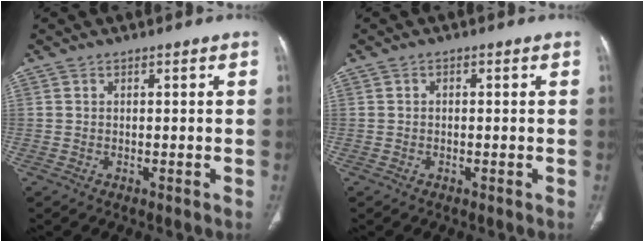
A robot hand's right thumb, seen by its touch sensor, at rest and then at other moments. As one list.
[{"total": 0.5, "force": [-0.1, 0.4, 0.4], "torque": [-0.001, 0.001, -0.007]}]